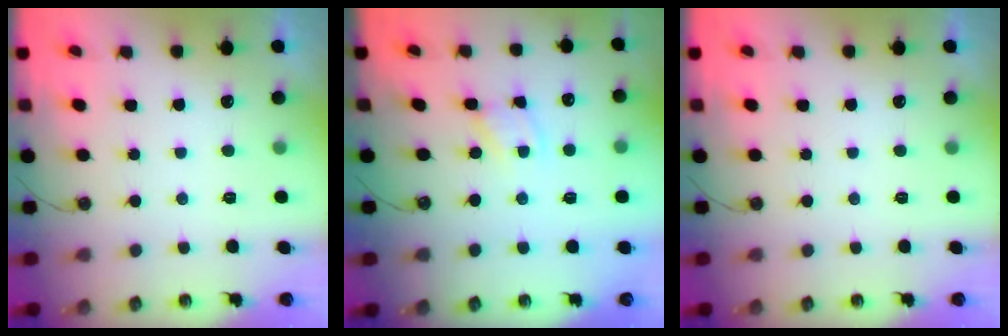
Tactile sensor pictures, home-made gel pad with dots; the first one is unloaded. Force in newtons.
{"total": 1.9, "press": 1.9, "slide": 0.1}
{"total": 0.0}